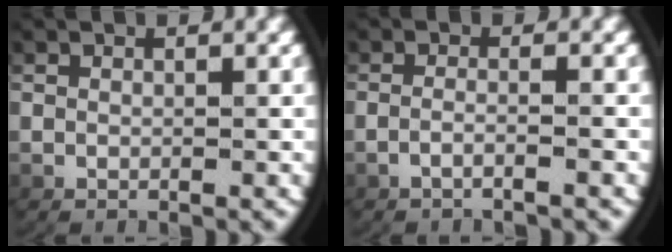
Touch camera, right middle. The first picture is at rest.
{"total": 1.6, "force": [-1.2, -0.3, 1.1], "torque": [-0.036, -0.005, -0.017]}